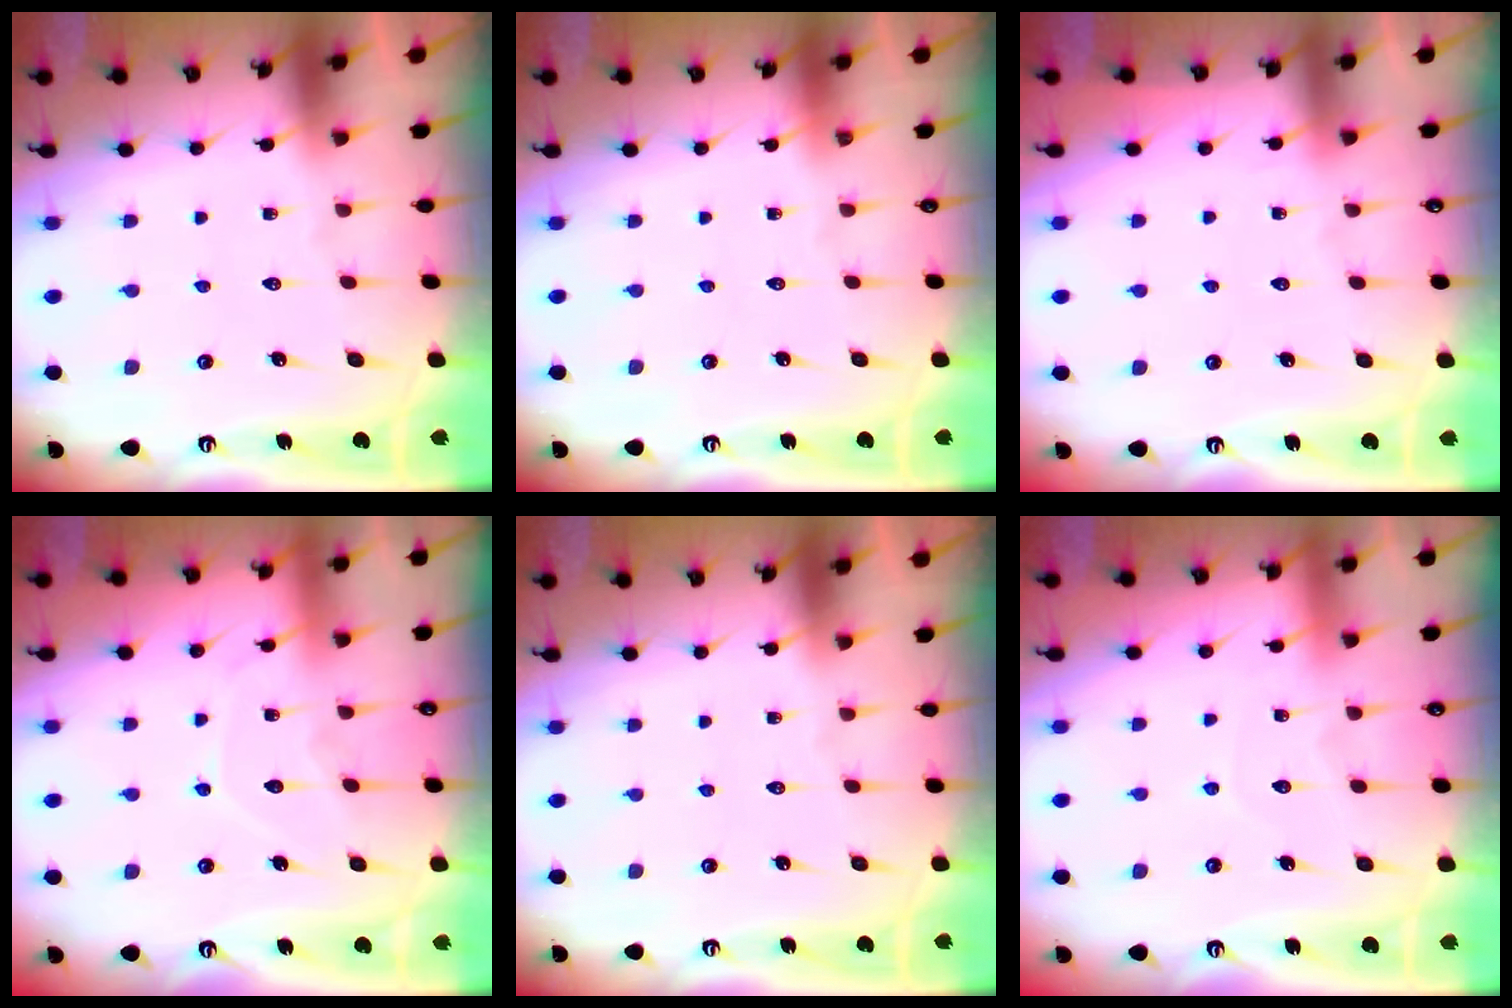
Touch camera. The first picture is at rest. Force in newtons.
{"total": 0.0}
{"total": 3.2, "press": 3.2, "slide": 0.6}
{"total": 7.5, "press": 7.4, "slide": 0.7}
{"total": 0.0}
{"total": 4.6, "press": 4.5, "slide": 0.5}